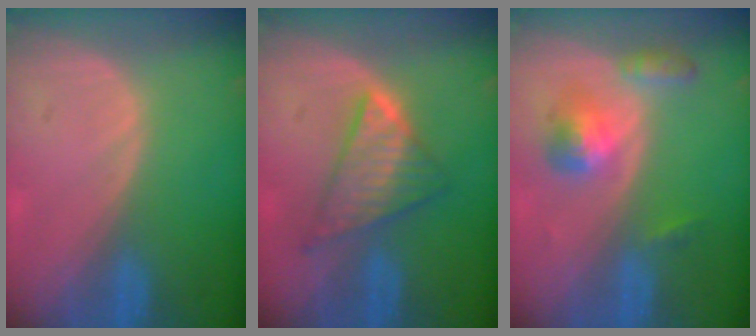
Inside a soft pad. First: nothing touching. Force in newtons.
{"total": 6.5, "press": 6.5, "slide": 0.2}
{"total": 5.4, "press": 5.0, "slide": 2.2}